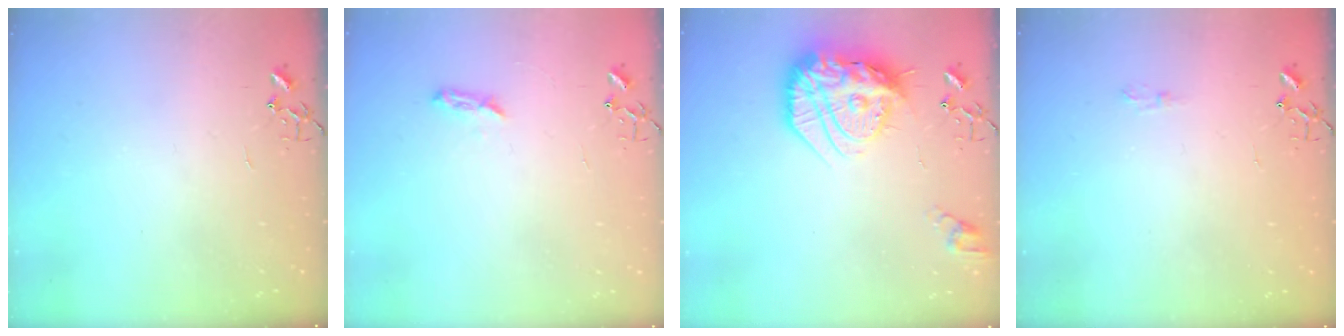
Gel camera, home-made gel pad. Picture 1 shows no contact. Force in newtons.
{"total": 5.5, "press": 5.5, "slide": 0.5}
{"total": 22.8, "press": 22.7, "slide": 2.0}
{"total": 5.0, "press": 5.0, "slide": 0.5}